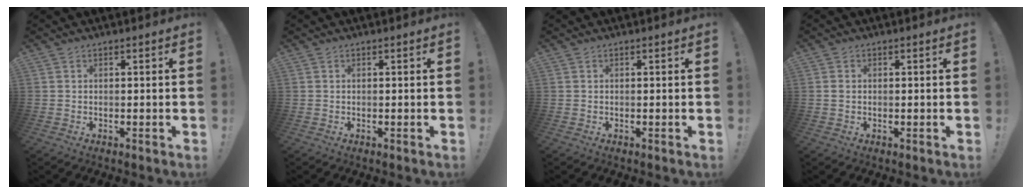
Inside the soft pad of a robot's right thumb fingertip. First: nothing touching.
{"total": 0.0}
{"total": 0.0}
{"total": 1.2, "force": [0.1, 1.0, 0.7], "torque": [-0.014, 0.005, 0.001]}